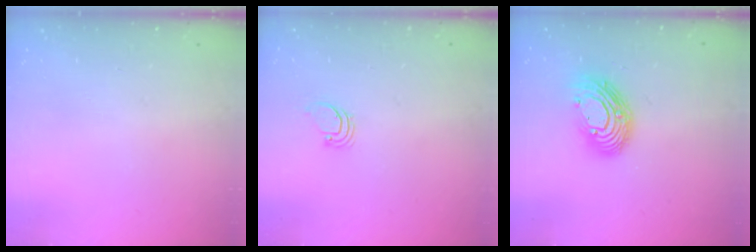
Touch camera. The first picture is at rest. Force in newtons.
{"total": 0.9, "press": 0.9, "slide": 0.1}
{"total": 12.6, "press": 12.6, "slide": 1.2}